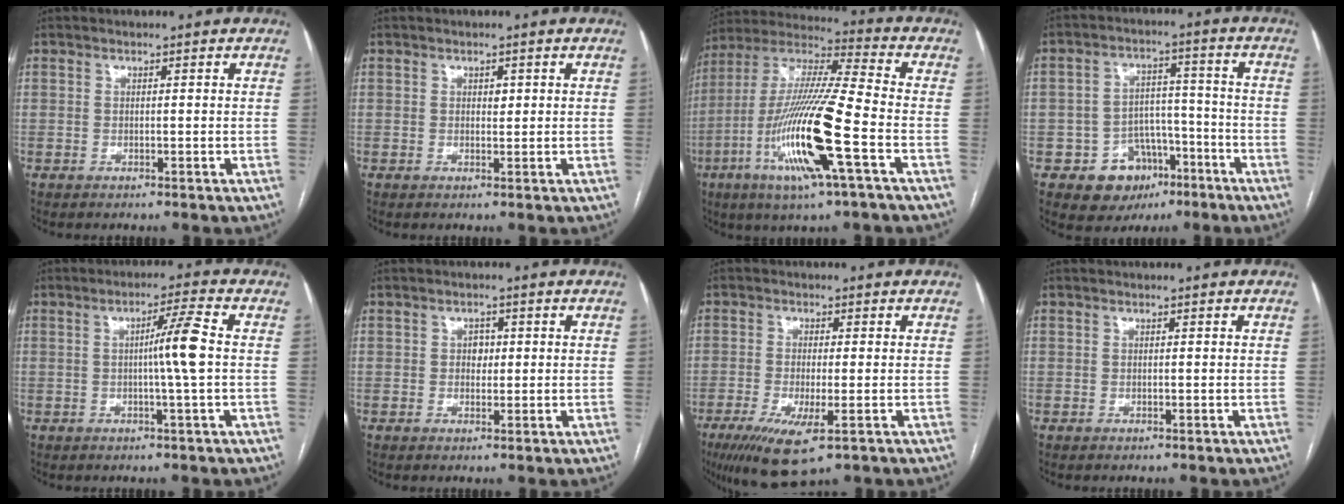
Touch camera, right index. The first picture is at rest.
{"total": 1.0, "force": [0.3, 0.6, 0.7], "torque": [-0.008, -0.001, 0.004]}
{"total": 19.3, "force": [-6.8, 0.7, 18.0], "torque": [-0.379, -0.020, -0.132]}
{"total": 8.8, "force": [-4.5, 7.0, 2.8], "torque": [-0.030, 0.027, -0.058]}
{"total": 5.7, "force": [-0.2, -1.3, 5.5], "torque": [-0.093, 0.006, -0.003]}
{"total": 1.7, "force": [0.2, 1.3, 1.1], "torque": [-0.013, 0.003, 0.003]}
{"total": 8.7, "force": [-4.3, 1.6, 7.4], "torque": [-0.133, -0.025, -0.068]}
{"total": 0.0}